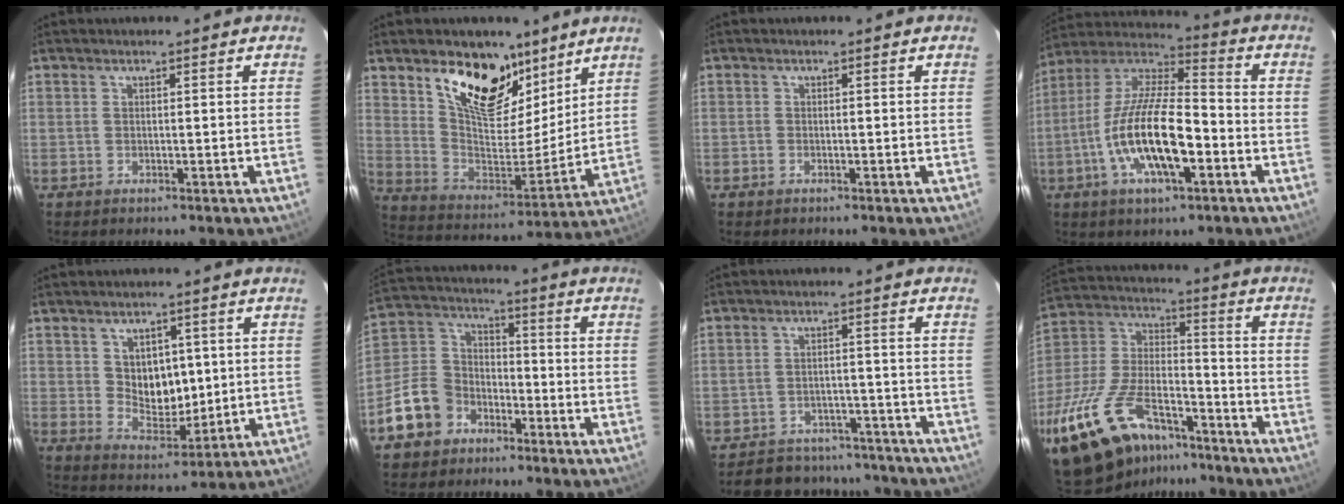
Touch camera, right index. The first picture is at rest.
{"total": 19.0, "force": [12.0, 9.6, 11.3], "torque": [-0.199, -0.005, 0.216]}
{"total": 0.8, "force": [-0.6, 0.5, 0.1], "torque": [-0.003, -0.001, -0.010]}
{"total": 17.7, "force": [-5.9, 6.0, 15.5], "torque": [-0.311, -0.008, -0.113]}
{"total": 8.1, "force": [1.8, 6.2, 4.8], "torque": [-0.079, -0.001, 0.046]}
{"total": 13.3, "force": [-7.5, 10.0, 4.4], "torque": [-0.123, 0.044, -0.121]}
{"total": 14.5, "force": [-12.8, 5.9, 3.3], "torque": [-0.082, 0.033, -0.158]}
{"total": 28.9, "force": [-19.2, 13.3, 17.1], "torque": [-0.376, -0.016, -0.316]}